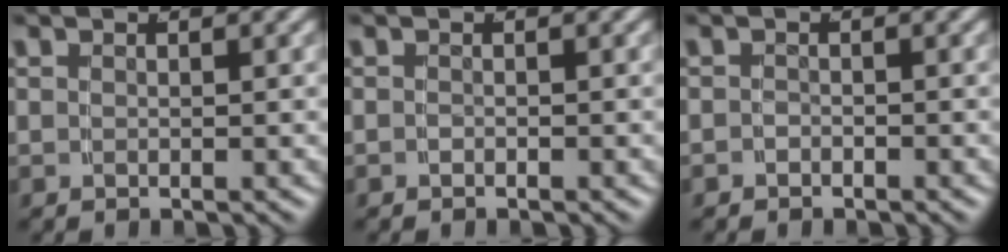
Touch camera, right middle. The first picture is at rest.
{"total": 0.5, "force": [-0.5, -0.2, 0.0], "torque": [-0.003, -0.005, -0.005]}
{"total": 1.0, "force": [-0.9, 0.2, -0.2], "torque": [-0.001, -0.010, -0.011]}